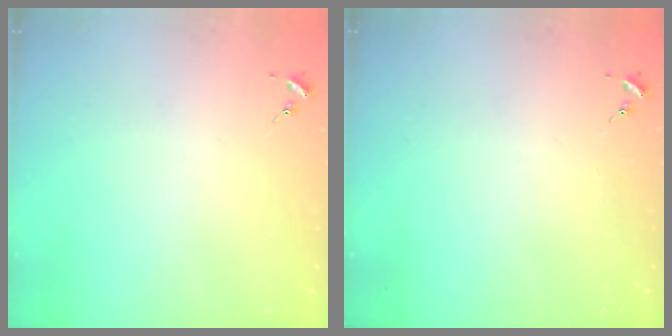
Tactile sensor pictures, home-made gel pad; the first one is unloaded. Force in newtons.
{"total": 0.0}